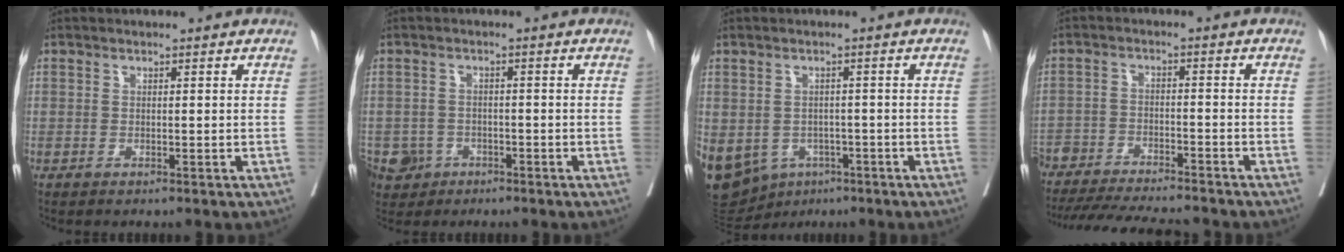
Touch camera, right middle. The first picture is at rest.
{"total": 5.6, "force": [-3.2, 4.5, 1.2], "torque": [-0.021, 0.005, -0.048]}
{"total": 26.3, "force": [-10.7, 21.0, 11.5], "torque": [-0.392, -0.014, -0.146]}
{"total": 18.9, "force": [-17.0, 2.8, 7.6], "torque": [-0.168, -0.029, -0.254]}